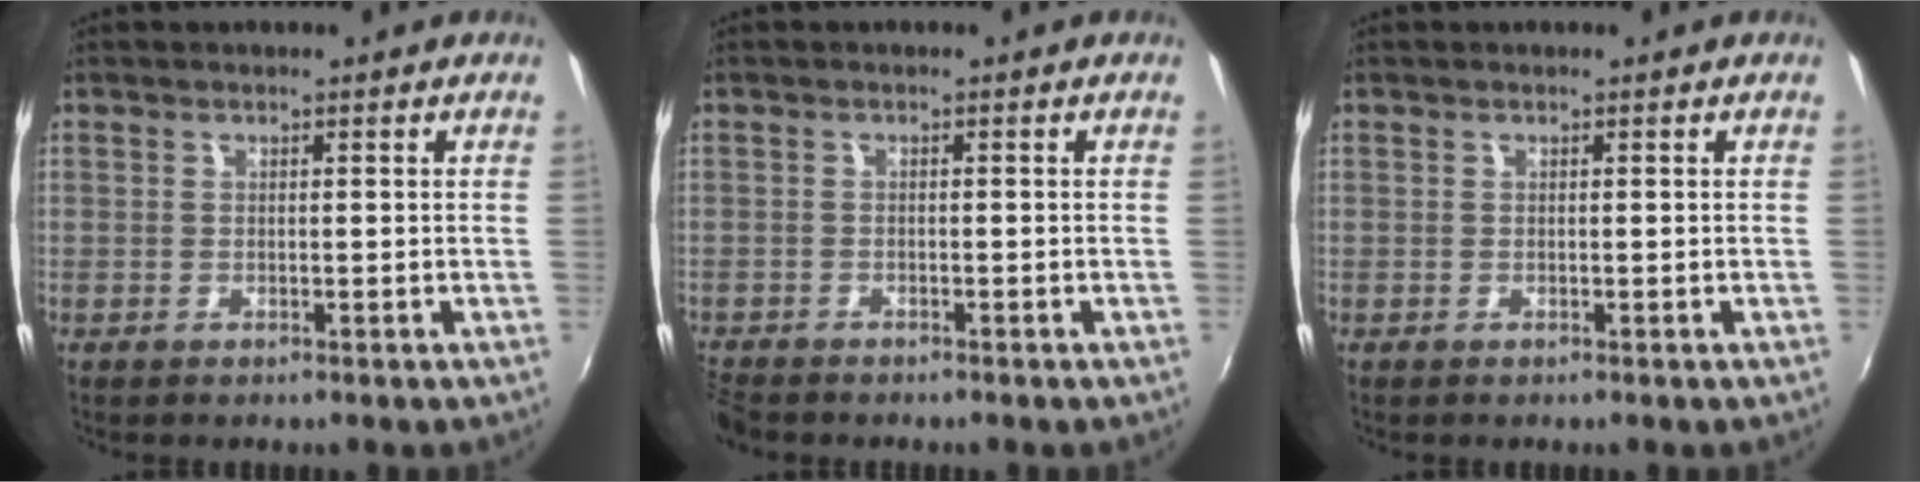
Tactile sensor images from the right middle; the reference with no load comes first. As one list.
[{"total": 3.7, "force": [-3.5, 0.9, 1.0], "torque": [-0.034, -0.019, -0.068]}, {"total": 0.0}]